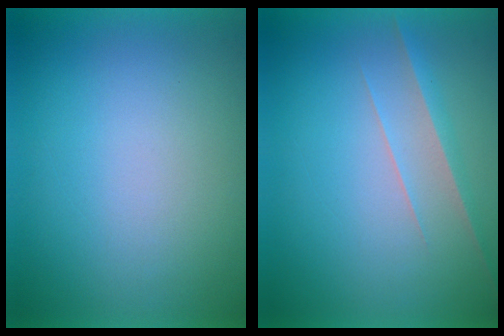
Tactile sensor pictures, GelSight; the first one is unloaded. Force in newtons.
{"total": 2.9}